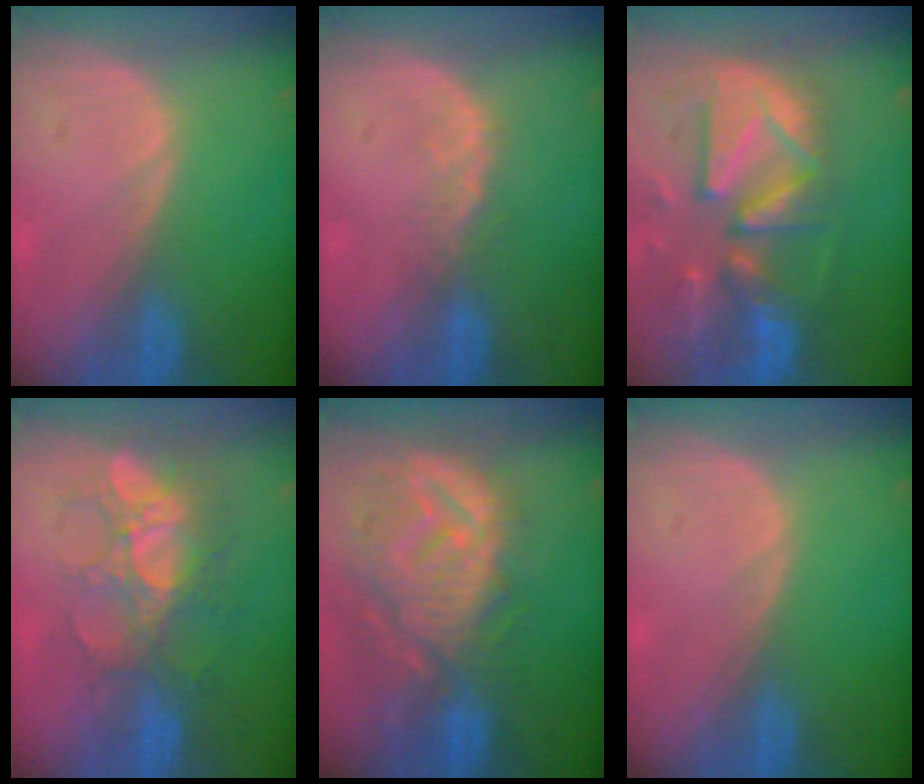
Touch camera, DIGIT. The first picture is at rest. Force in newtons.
{"total": 2.6, "press": 2.1, "slide": 1.5}
{"total": 13.2, "press": 11.4, "slide": 6.6}
{"total": 9.2, "press": 8.5, "slide": 3.5}
{"total": 12.6, "press": 11.2, "slide": 5.8}
{"total": 0.0}